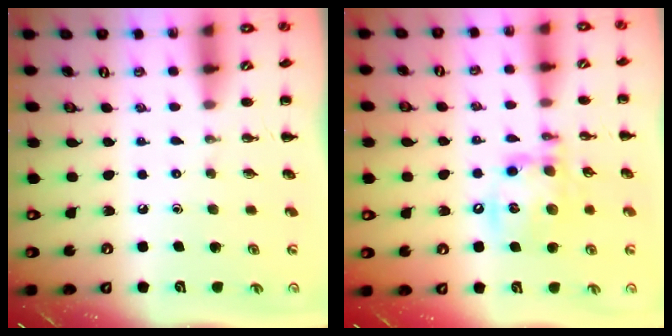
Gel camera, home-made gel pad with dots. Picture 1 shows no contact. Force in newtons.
{"total": 14.7, "press": 14.5, "slide": 2.6}